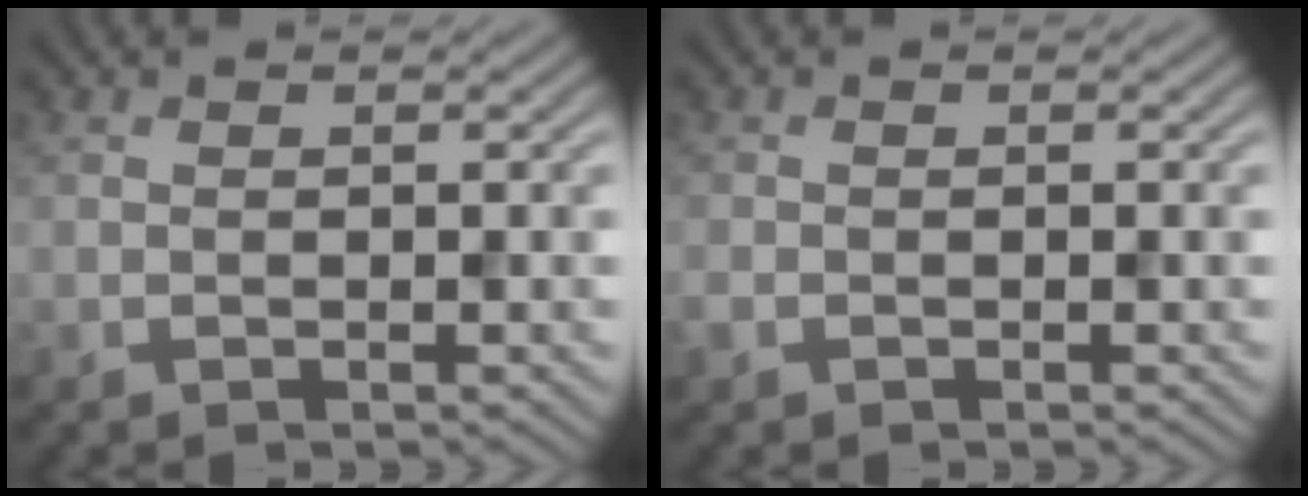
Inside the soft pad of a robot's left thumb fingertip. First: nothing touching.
{"total": 1.0, "force": [-0.6, 0.6, 0.4], "torque": [-0.013, -0.002, -0.013]}